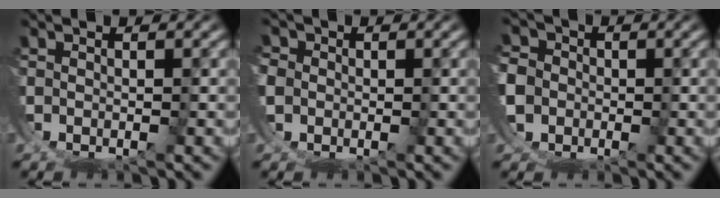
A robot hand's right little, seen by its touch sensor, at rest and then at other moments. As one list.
[{"total": 2.5, "force": [-0.1, 2.3, 1.0], "torque": [-0.037, -0.011, 0.000]}, {"total": 7.6, "force": [-0.2, 7.0, 3.1], "torque": [-0.079, -0.019, -0.010]}]